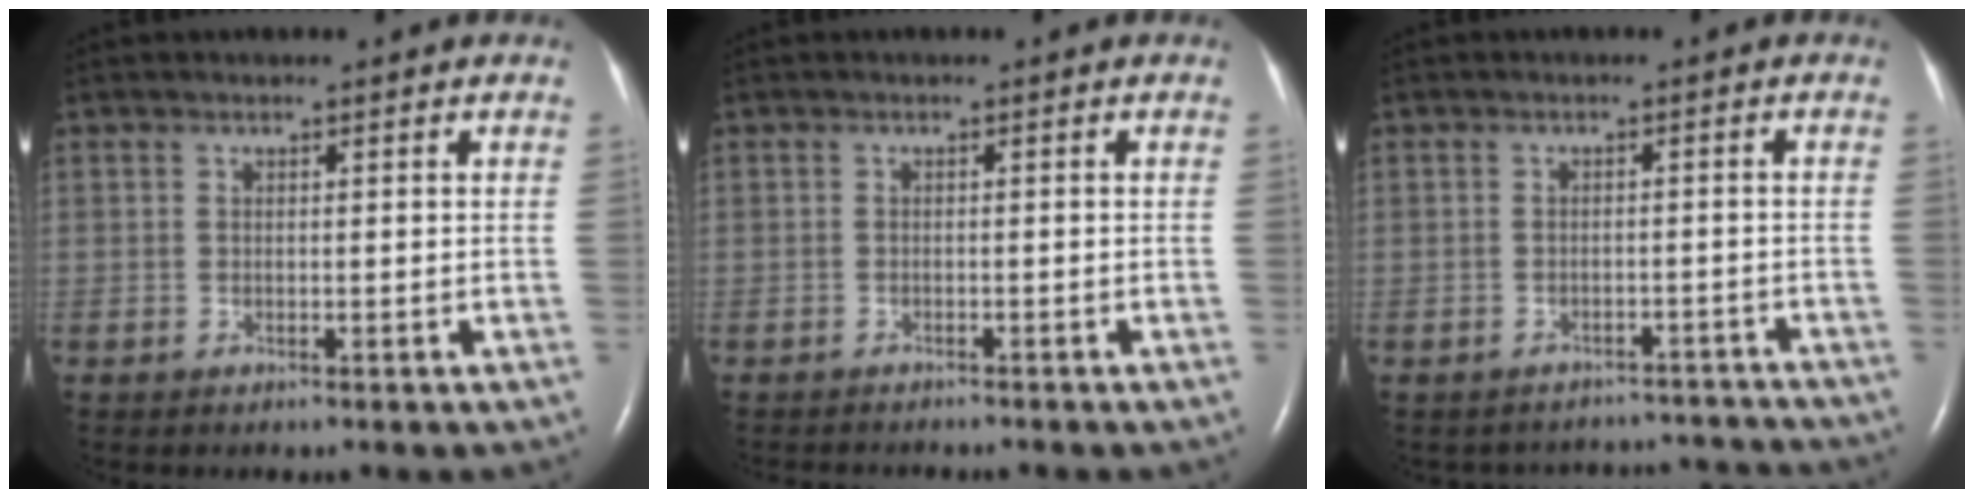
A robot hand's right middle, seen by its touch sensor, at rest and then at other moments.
{"total": 3.9, "force": [-3.6, 0.7, 1.2], "torque": [-0.014, -0.007, -0.047]}
{"total": 9.2, "force": [-8.8, 2.7, -0.4], "torque": [0.004, 0.029, -0.094]}